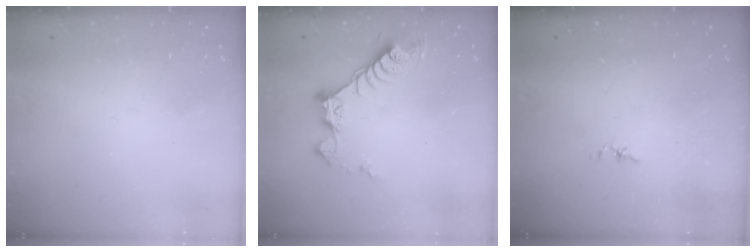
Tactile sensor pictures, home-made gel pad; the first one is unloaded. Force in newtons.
{"total": 9.4, "press": 9.4, "slide": 0.5}
{"total": 1.2, "press": 1.1, "slide": 0.2}